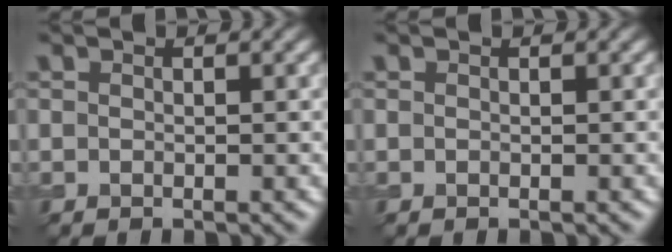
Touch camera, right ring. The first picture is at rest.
{"total": 0.0}